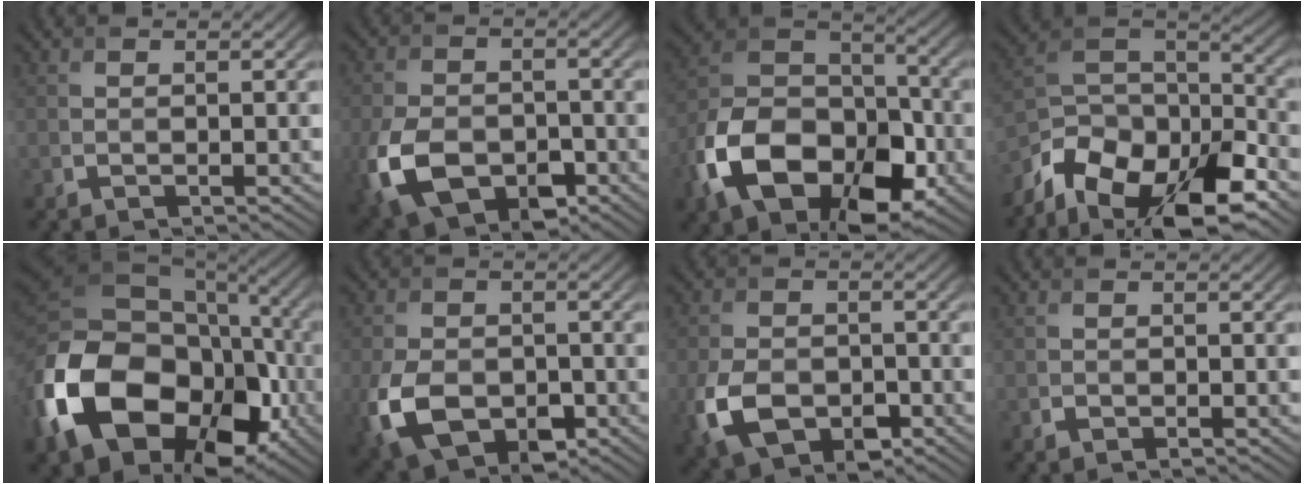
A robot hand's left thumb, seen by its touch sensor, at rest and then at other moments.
{"total": 10.9, "force": [-3.9, 7.3, 7.0], "torque": [-0.175, -0.035, -0.065]}
{"total": 16.4, "force": [-7.4, 10.3, 10.4], "torque": [-0.206, -0.033, -0.141]}
{"total": 15.9, "force": [-10.1, 7.7, 9.6], "torque": [-0.233, -0.027, -0.169]}
{"total": 20.9, "force": [-5.9, 14.7, 13.6], "torque": [-0.327, -0.040, -0.088]}
{"total": 9.9, "force": [-3.1, 6.8, 6.4], "torque": [-0.160, -0.038, -0.051]}
{"total": 8.4, "force": [-3.0, 5.7, 5.4], "torque": [-0.129, -0.029, -0.051]}
{"total": 0.9, "force": [-0.5, 0.6, 0.4], "torque": [-0.007, -0.004, -0.009]}